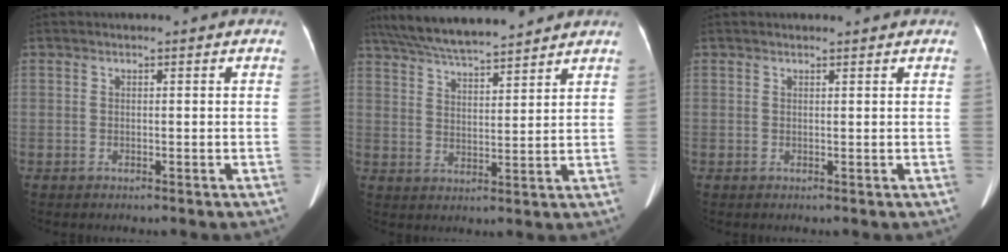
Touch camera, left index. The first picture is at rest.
{"total": 14.1, "force": [12.5, 1.7, 6.2], "torque": [-0.115, 0.030, 0.208]}
{"total": 1.3, "force": [1.2, 0.4, 0.2], "torque": [-0.008, 0.013, 0.014]}